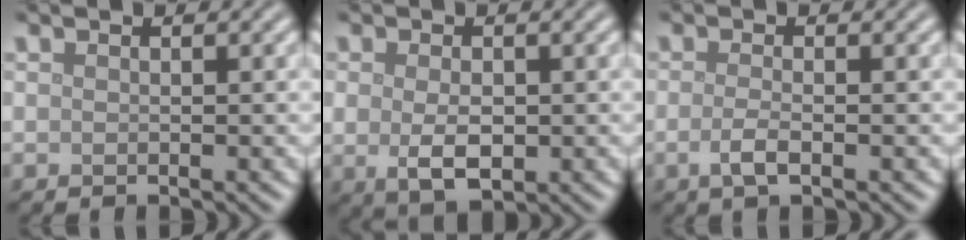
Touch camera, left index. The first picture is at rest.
{"total": 3.7, "force": [-0.4, 2.1, 2.9], "torque": [-0.059, -0.008, -0.001]}
{"total": 1.9, "force": [-0.6, 0.6, 1.7], "torque": [-0.035, -0.002, -0.017]}